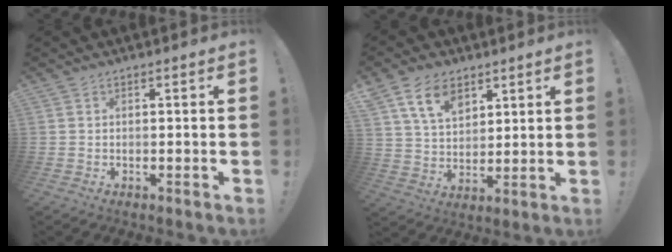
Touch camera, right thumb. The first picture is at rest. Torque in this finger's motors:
{"motor_torque": [1.27, 1.44, 0.36, -0.15, 0.01]}